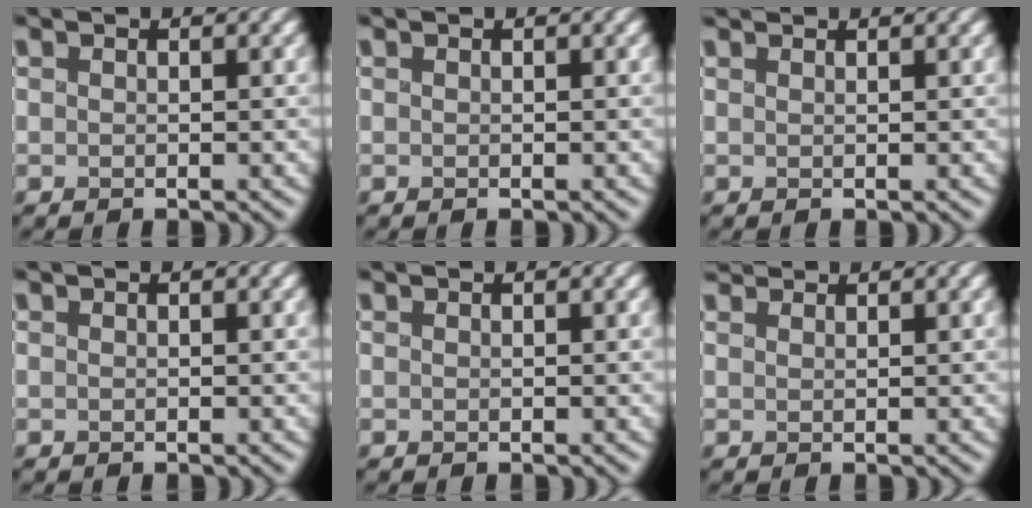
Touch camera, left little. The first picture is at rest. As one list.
[{"total": 0.0}, {"total": 1.6, "force": [1.5, 0.2, 0.4], "torque": [0.000, 0.004, 0.020]}, {"total": 0.0}, {"total": 0.0}, {"total": 2.5, "force": [2.3, 0.7, 0.7], "torque": [-0.011, 0.000, 0.044]}]